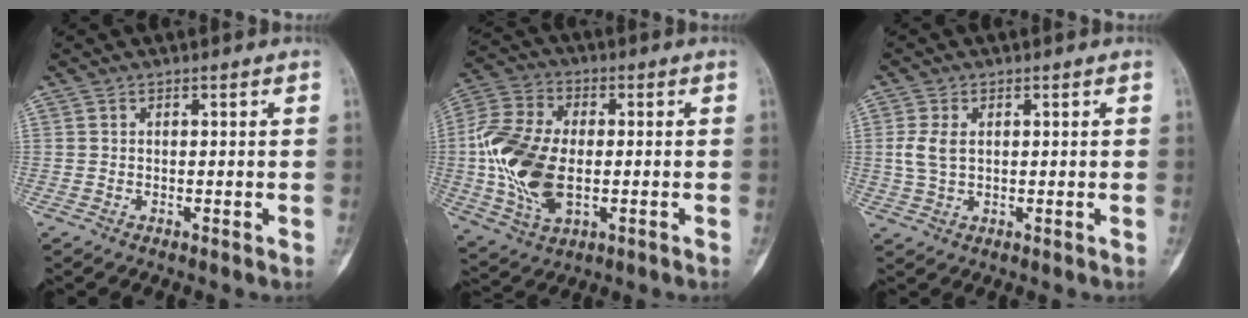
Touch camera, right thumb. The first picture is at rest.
{"total": 16.7, "force": [-1.4, 9.7, 13.5], "torque": [-0.284, 0.007, -0.022]}
{"total": 4.1, "force": [0.7, 2.4, 3.2], "torque": [-0.077, 0.004, 0.018]}